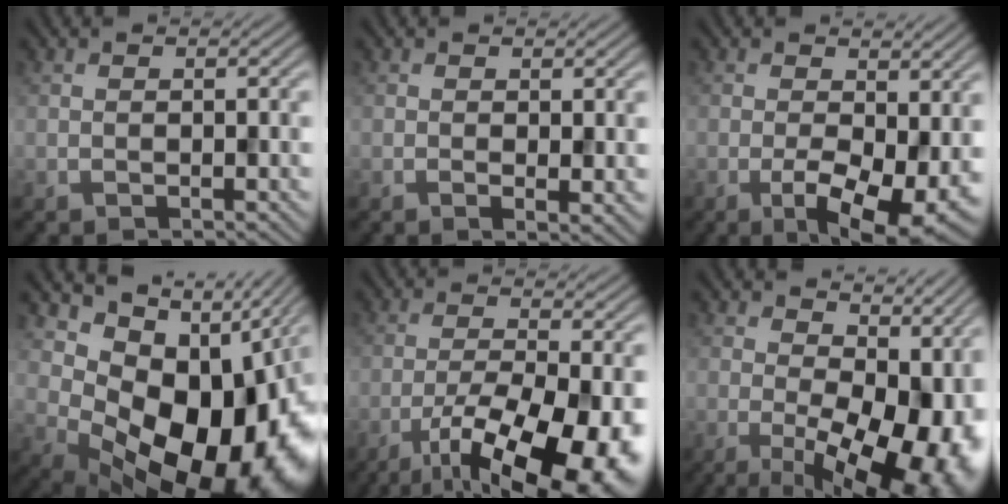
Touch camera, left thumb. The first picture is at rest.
{"total": 1.2, "force": [0.4, 0.3, 1.1], "torque": [-0.017, -0.009, 0.009]}
{"total": 7.5, "force": [-1.2, 3.2, 6.6], "torque": [-0.108, -0.016, -0.013]}
{"total": 17.1, "force": [0.3, 11.8, 12.4], "torque": [-0.180, -0.043, 0.041]}
{"total": 14.2, "force": [-7.4, 4.2, 11.3], "torque": [-0.198, -0.022, -0.113]}
{"total": 15.8, "force": [-0.4, 8.1, 13.5], "torque": [-0.152, -0.021, 0.022]}